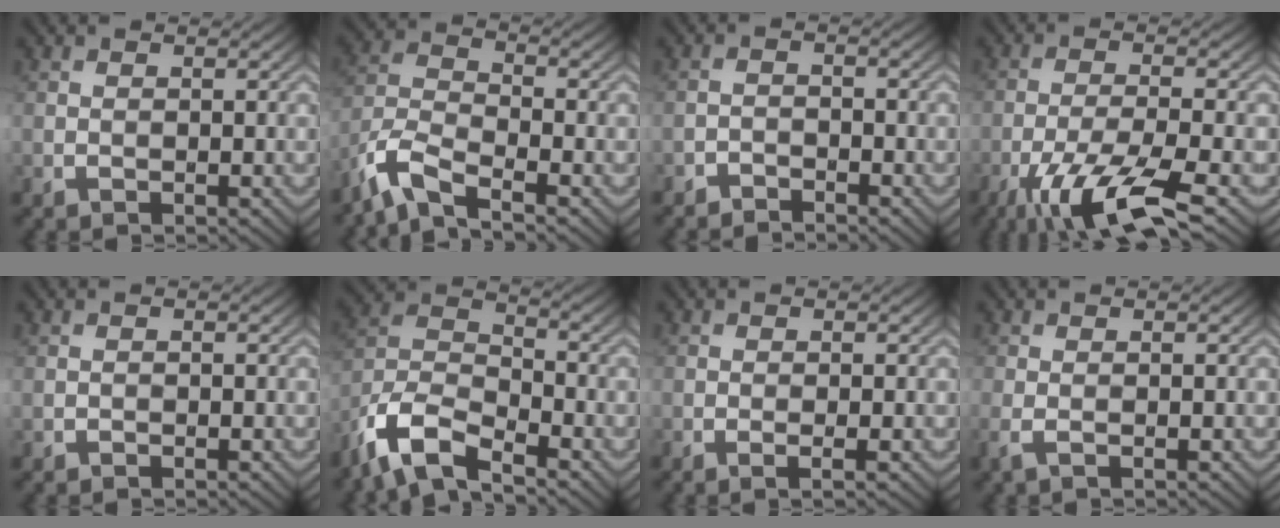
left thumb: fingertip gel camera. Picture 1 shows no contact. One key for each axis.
{"total": 6.7, "fx": -5.0, "fy": 1.8, "fz": 4.0, "tx": -0.093, "ty": -0.004, "tz": -0.118}
{"total": 1.7, "fx": -1.7, "fy": 0.3, "fz": -0.2, "tx": 0.007, "ty": 0.003, "tz": -0.037}
{"total": 11.2, "fx": -6.9, "fy": 2.7, "fz": 8.4, "tx": -0.166, "ty": -0.011, "tz": -0.128}
{"total": 0.0}
{"total": 9.9, "fx": -7.4, "fy": 3.4, "fz": 5.7, "tx": -0.116, "ty": -0.004, "tz": -0.167}
{"total": 0.9, "fx": -0.3, "fy": -0.1, "fz": 0.9, "tx": -0.017, "ty": -0.001, "tz": -0.008}
{"total": 1.3, "fx": -0.3, "fy": 0.2, "fz": 1.3, "tx": -0.035, "ty": 0.000, "tz": -0.012}